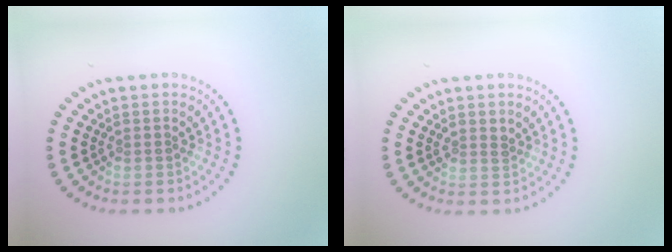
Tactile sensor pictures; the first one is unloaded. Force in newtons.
{"total": 1.2, "press": 1.1, "slide": 0.4}